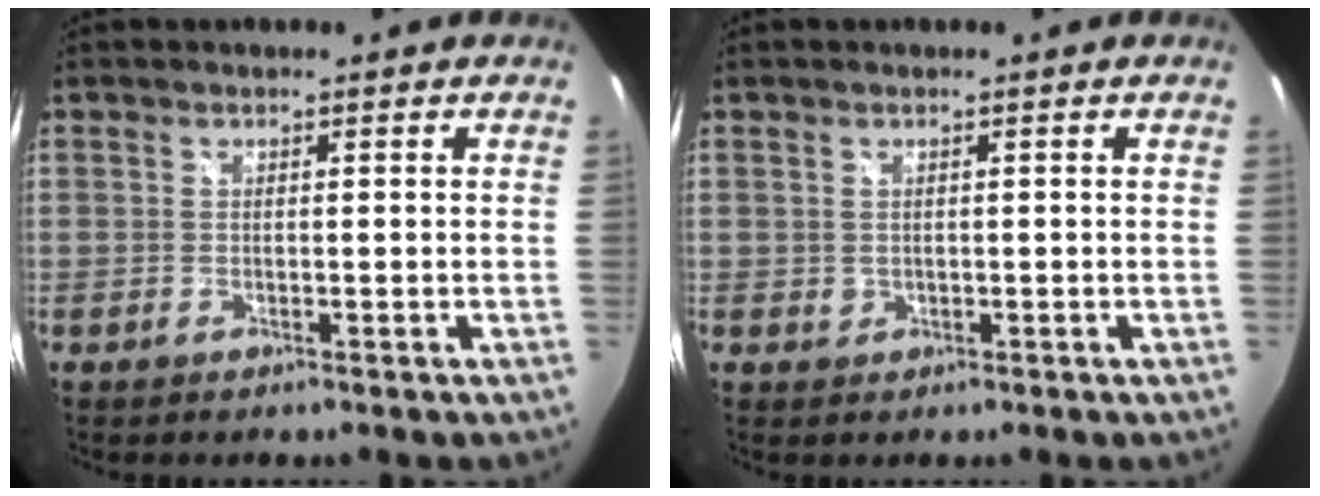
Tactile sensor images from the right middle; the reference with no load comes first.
{"total": 0.9, "force": [0.0, 0.9, 0.2], "torque": [-0.001, -0.001, 0.001]}